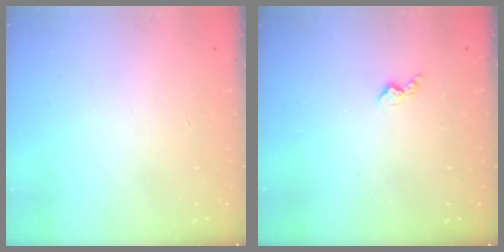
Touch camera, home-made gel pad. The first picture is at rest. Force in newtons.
{"total": 2.9, "press": 2.9, "slide": 0.5}